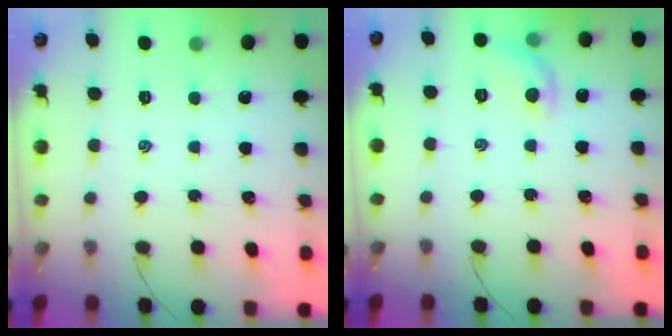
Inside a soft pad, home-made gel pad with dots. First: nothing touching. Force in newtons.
{"total": 7.0, "press": 6.9, "slide": 1.3}